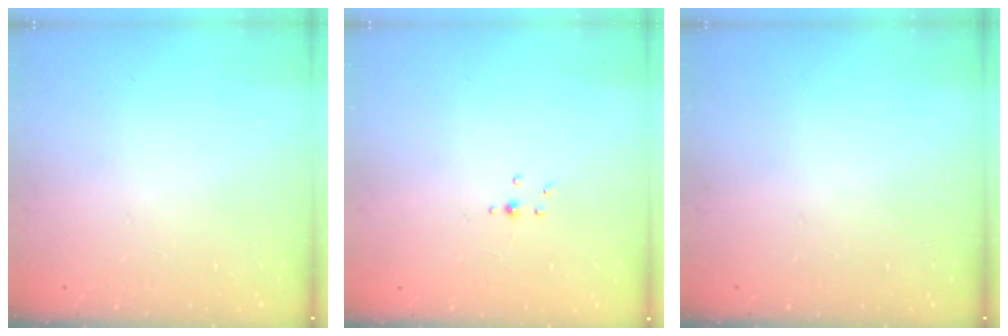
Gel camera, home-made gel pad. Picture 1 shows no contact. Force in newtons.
{"total": 2.5, "press": 2.3, "slide": 1.0}
{"total": 0.0}